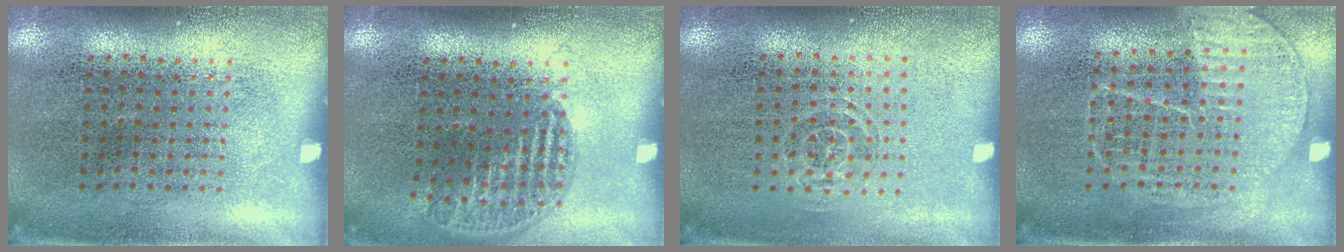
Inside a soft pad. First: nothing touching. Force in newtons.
{"total": 1.2, "press": 1.0, "slide": 0.5}
{"total": 0.9, "press": 0.6, "slide": 0.6}
{"total": 1.3, "press": 1.3, "slide": 0.2}